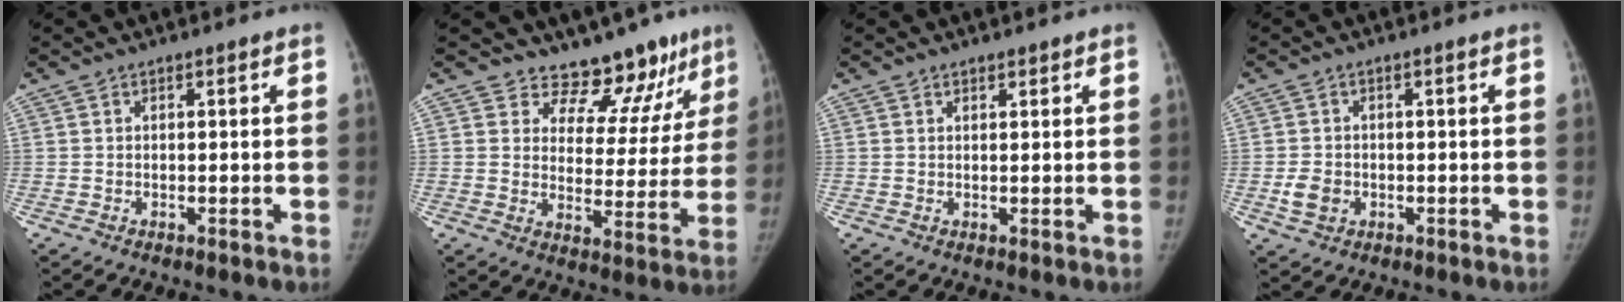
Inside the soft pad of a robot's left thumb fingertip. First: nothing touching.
{"total": 12.9, "force": [11.1, 5.9, 2.9], "torque": [0.016, -0.088, 0.139]}
{"total": 0.9, "force": [0.8, 0.4, 0.2], "torque": [0.003, -0.006, 0.011]}
{"total": 3.6, "force": [-0.9, 2.9, 1.9], "torque": [-0.029, 0.002, -0.011]}